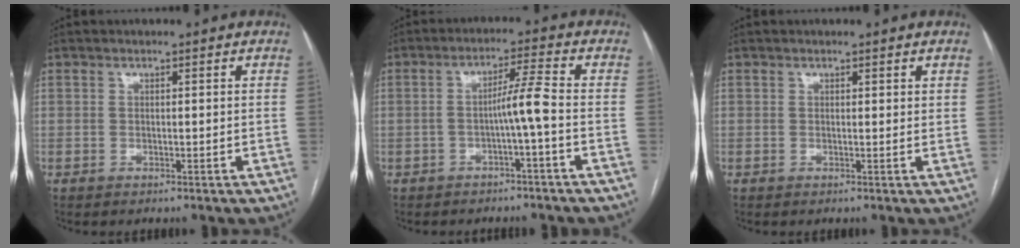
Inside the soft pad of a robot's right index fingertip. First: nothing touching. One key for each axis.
{"total": 4.8, "fx": -1.6, "fy": -0.8, "fz": 4.5, "tx": -0.076, "ty": 0.012, "tz": -0.026}
{"total": 0.7, "fx": 0.5, "fy": 0.2, "fz": 0.4, "tx": -0.004, "ty": -0.001, "tz": 0.004}